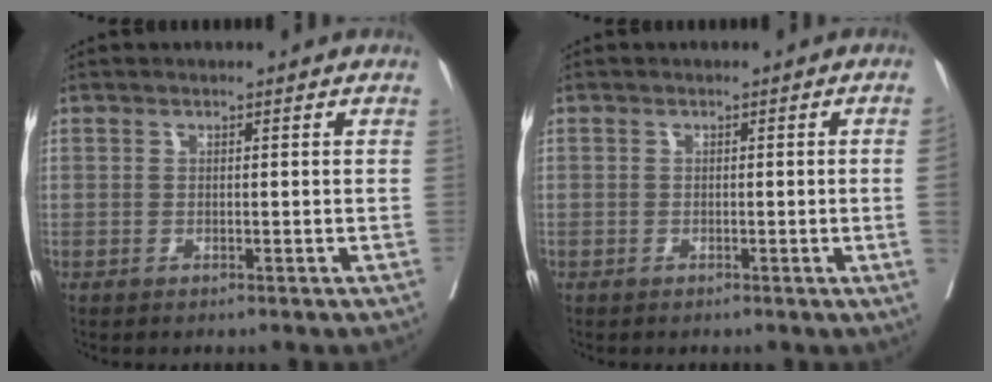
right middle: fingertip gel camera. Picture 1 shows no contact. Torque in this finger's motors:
{"motor_torque": [0.03, -0.24, -0.73, -0.21]}